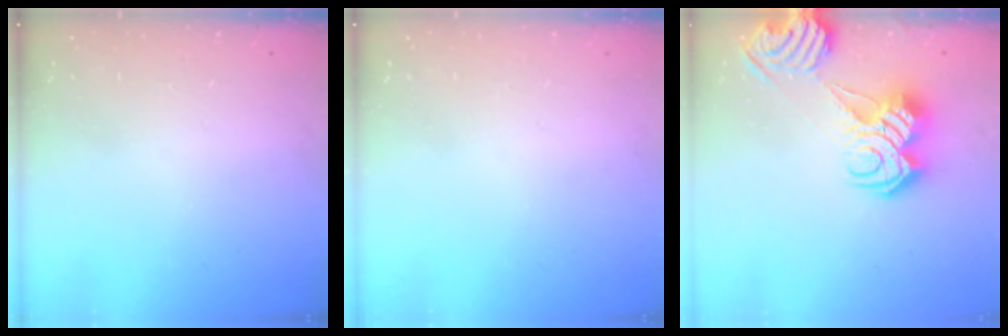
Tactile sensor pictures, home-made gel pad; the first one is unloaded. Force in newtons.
{"total": 0.0}
{"total": 10.5, "press": 10.4, "slide": 0.9}